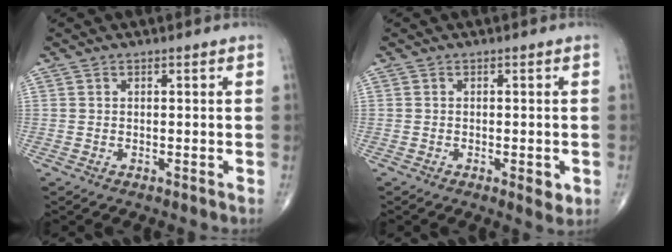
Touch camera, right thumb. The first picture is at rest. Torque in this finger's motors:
{"motor_torque": [0.60, 0.82, -0.13, -0.09, 0.12]}